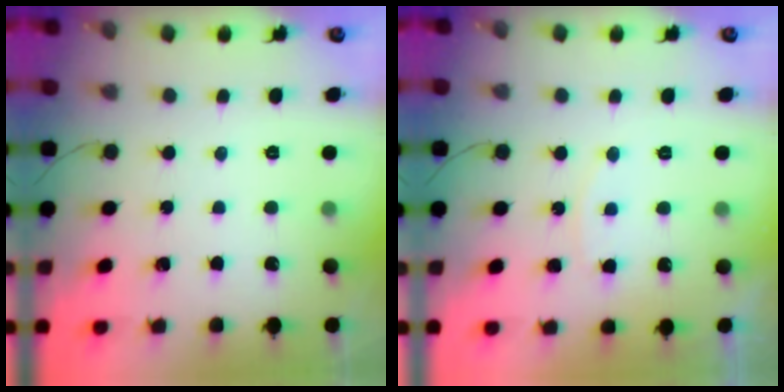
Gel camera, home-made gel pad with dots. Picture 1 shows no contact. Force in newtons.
{"total": 5.8, "press": 5.8, "slide": 0.5}